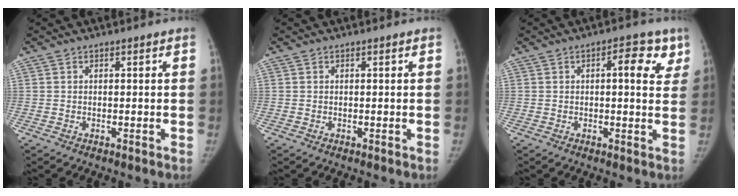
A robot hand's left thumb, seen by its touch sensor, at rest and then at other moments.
{"total": 0.0}
{"total": 6.7, "force": [2.5, 3.0, 5.4], "torque": [-0.040, -0.002, 0.023]}